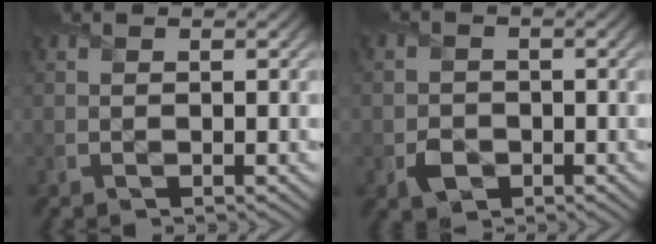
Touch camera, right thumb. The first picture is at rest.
{"total": 2.4, "force": [-1.0, 2.1, 0.5], "torque": [-0.002, -0.004, -0.021]}